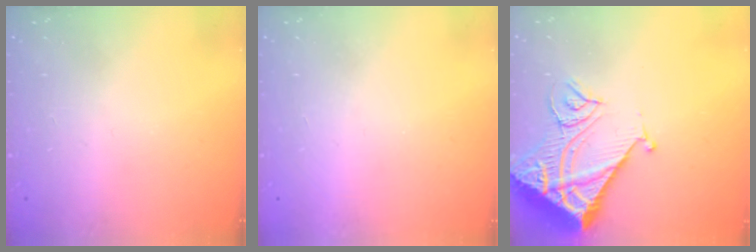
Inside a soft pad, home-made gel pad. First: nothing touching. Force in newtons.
{"total": 1.5, "press": 1.5, "slide": 0.1}
{"total": 14.7, "press": 14.6, "slide": 1.7}